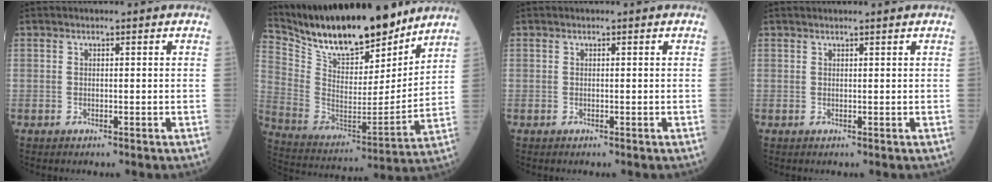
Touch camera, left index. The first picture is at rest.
{"total": 21.4, "force": [18.6, 4.6, 9.5], "torque": [-0.181, -0.010, 0.320]}
{"total": 0.0}
{"total": 2.1, "force": [2.0, -0.1, 0.7], "torque": [-0.007, 0.014, 0.029]}